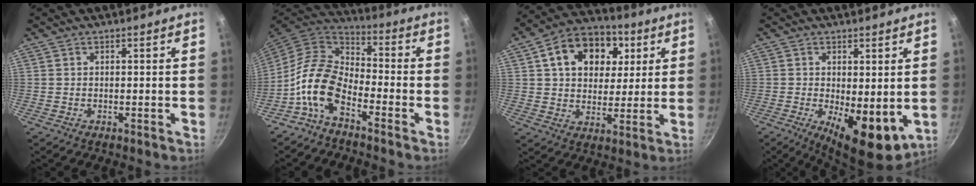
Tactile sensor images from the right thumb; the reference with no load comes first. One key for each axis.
{"total": 11.6, "fx": -5.6, "fy": 6.5, "fz": 7.8, "tx": -0.136, "ty": 0.052, "tz": -0.131}
{"total": 16.6, "fx": 5.6, "fy": 12.1, "fz": 9.8, "tx": -0.129, "ty": 0.006, "tz": 0.081}
{"total": 10.8, "fx": -1.3, "fy": 4.6, "fz": 9.6, "tx": -0.122, "ty": -0.016, "tz": -0.005}